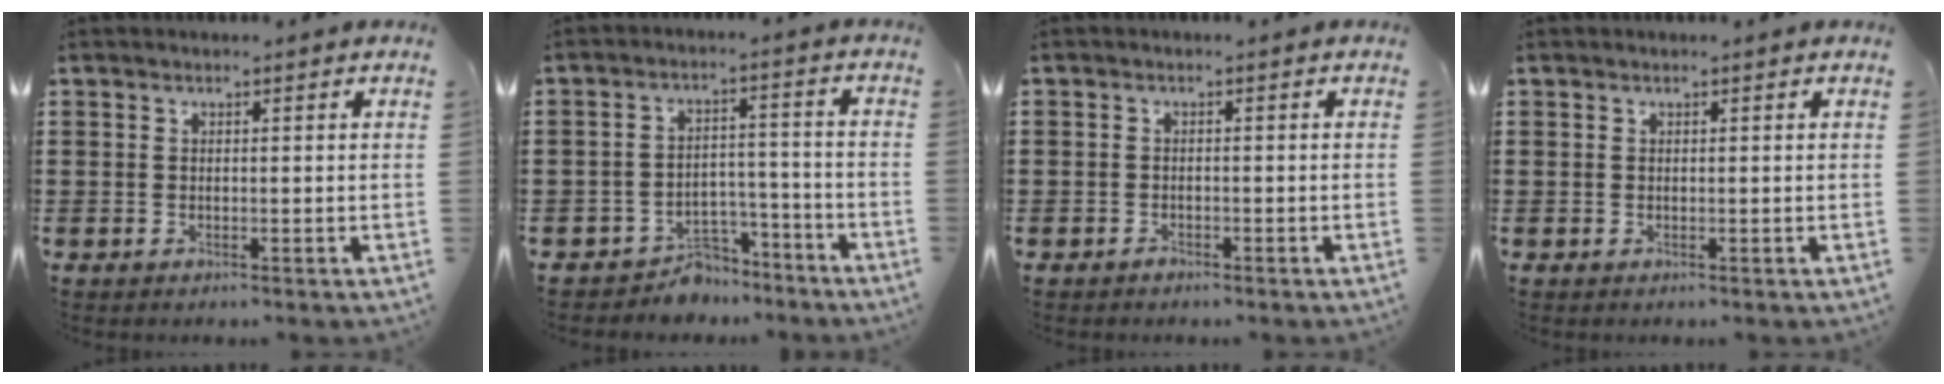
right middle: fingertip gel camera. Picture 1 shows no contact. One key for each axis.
{"total": 5.3, "fx": -5.0, "fy": 1.6, "fz": 0.5, "tx": -0.010, "ty": 0.016, "tz": -0.102}
{"total": 1.2, "fx": -1.1, "fy": 0.6, "fz": 0.0, "tx": -0.002, "ty": 0.003, "tz": -0.025}
{"total": 0.0}